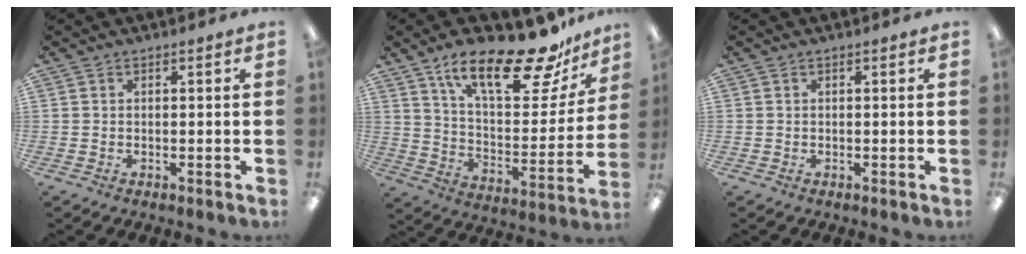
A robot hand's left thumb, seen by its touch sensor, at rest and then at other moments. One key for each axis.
{"total": 22.9, "fx": 16.5, "fy": 7.3, "fz": 14.1, "tx": -0.216, "ty": -0.105, "tz": 0.273}
{"total": 0.0}